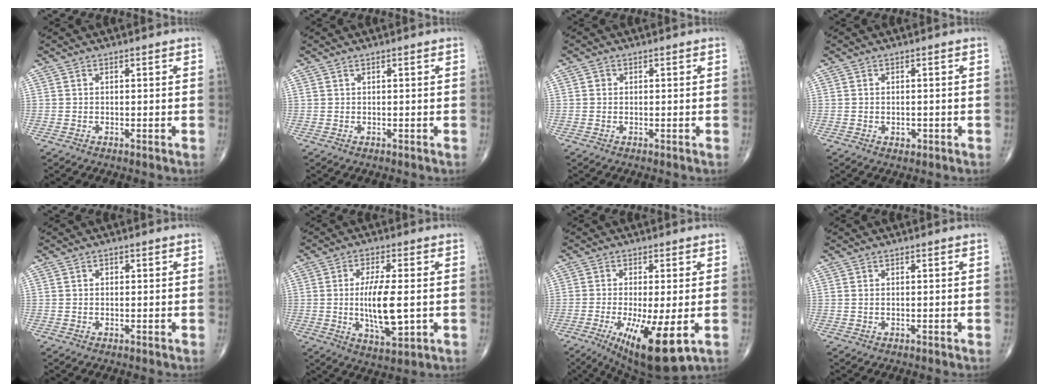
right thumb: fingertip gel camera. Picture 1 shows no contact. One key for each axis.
{"total": 0.0}
{"total": 0.8, "fx": 0.1, "fy": 0.8, "fz": 0.2, "tx": 0.001, "ty": 0.002, "tz": 0.000}
{"total": 1.3, "fx": -0.3, "fy": 1.0, "fz": 0.8, "tx": -0.007, "ty": 0.000, "tz": -0.002}
{"total": 0.5, "fx": 0.1, "fy": 0.5, "fz": 0.3, "tx": 0.000, "ty": 0.000, "tz": 0.001}
{"total": 10.5, "fx": -0.5, "fy": 3.3, "fz": 9.9, "tx": -0.181, "ty": -0.013, "tz": -0.004}
{"total": 13.1, "fx": -4.2, "fy": 3.3, "fz": 12.0, "tx": -0.204, "ty": -0.025, "tz": -0.055}
{"total": 0.0}